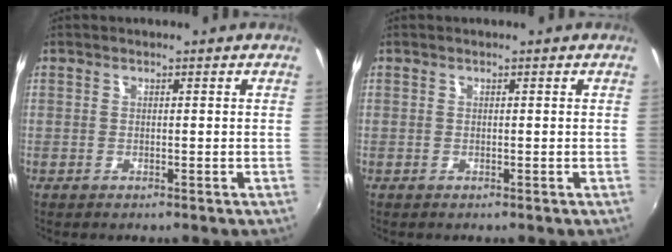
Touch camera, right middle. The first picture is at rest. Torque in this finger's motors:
{"motor_torque": [0.00, 0.00, 0.00, 0.00]}